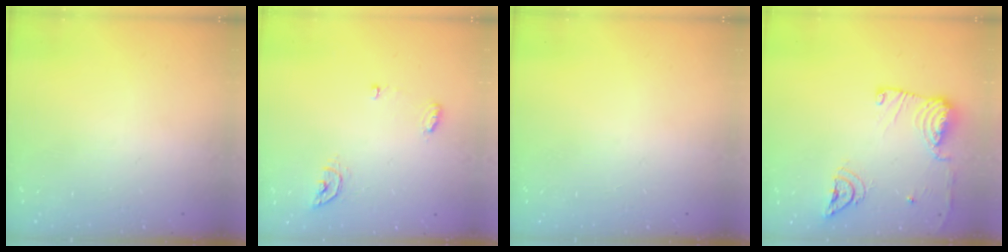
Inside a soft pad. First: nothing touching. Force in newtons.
{"total": 5.5, "press": 5.5, "slide": 0.5}
{"total": 0.0}
{"total": 13.5, "press": 13.4, "slide": 1.7}